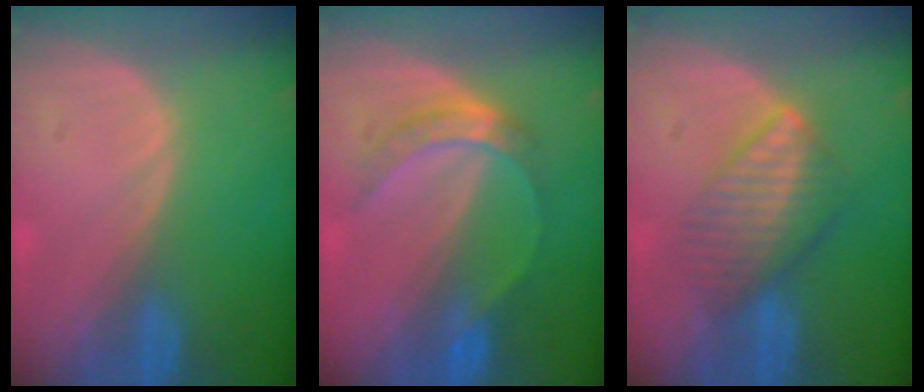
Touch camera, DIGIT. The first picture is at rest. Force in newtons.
{"total": 5.0, "press": 4.8, "slide": 1.5}
{"total": 6.4, "press": 6.2, "slide": 1.7}